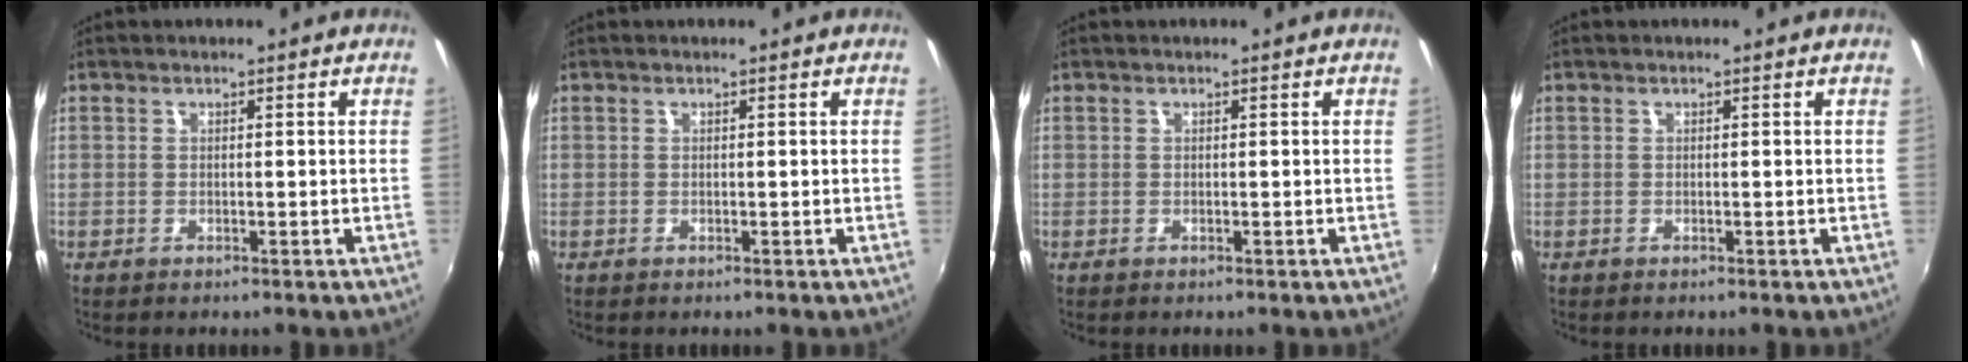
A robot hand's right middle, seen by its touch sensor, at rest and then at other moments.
{"total": 0.0}
{"total": 0.0}
{"total": 0.0}